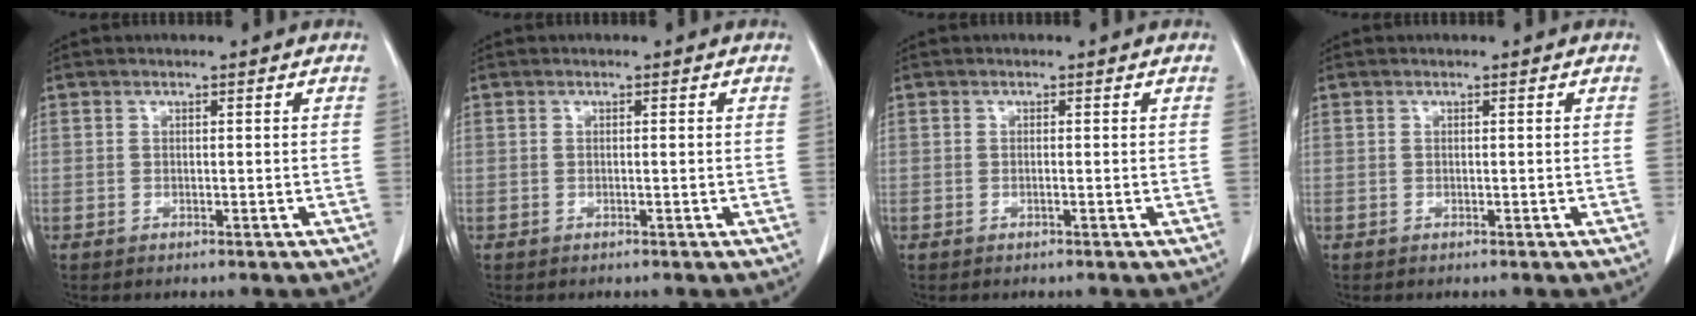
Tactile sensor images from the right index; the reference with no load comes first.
{"total": 0.0}
{"total": 0.0}
{"total": 0.0}